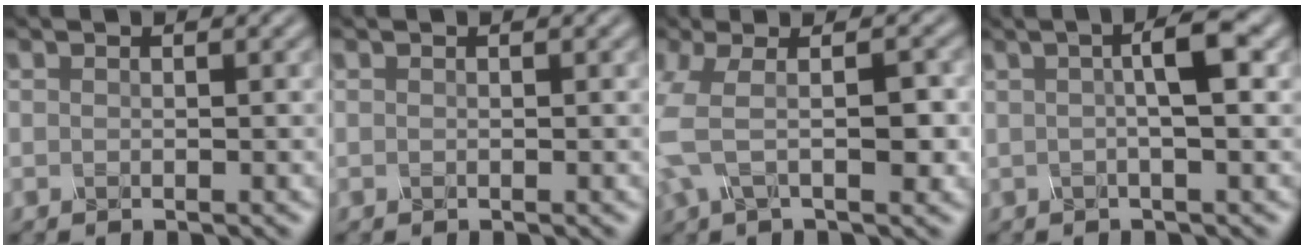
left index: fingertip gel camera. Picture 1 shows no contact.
{"total": 0.0}
{"total": 5.9, "force": [-0.4, 2.4, 5.4], "torque": [-0.123, 0.003, -0.013]}
{"total": 4.0, "force": [0.7, 0.8, 3.9], "torque": [-0.056, 0.011, 0.005]}